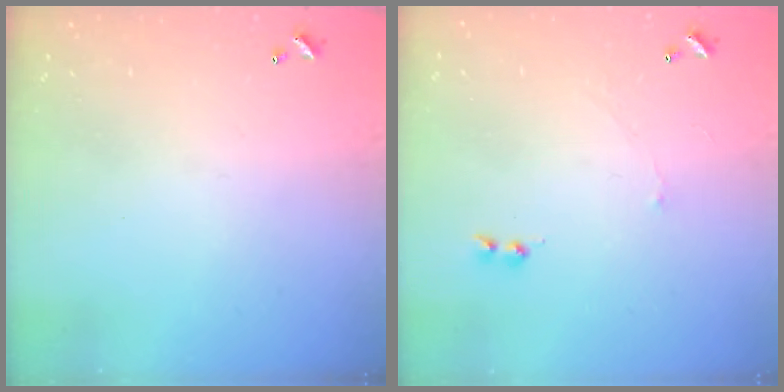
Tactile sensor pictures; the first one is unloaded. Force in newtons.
{"total": 1.5, "press": 1.5, "slide": 0.5}